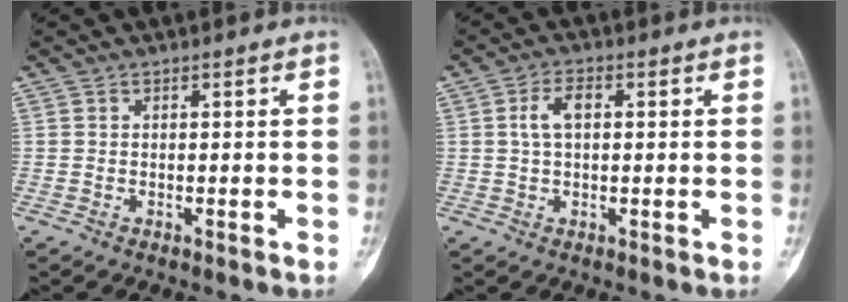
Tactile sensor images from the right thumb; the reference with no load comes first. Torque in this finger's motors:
{"motor_torque": [0.78, 1.28, 0.41, -0.46, 0.20]}